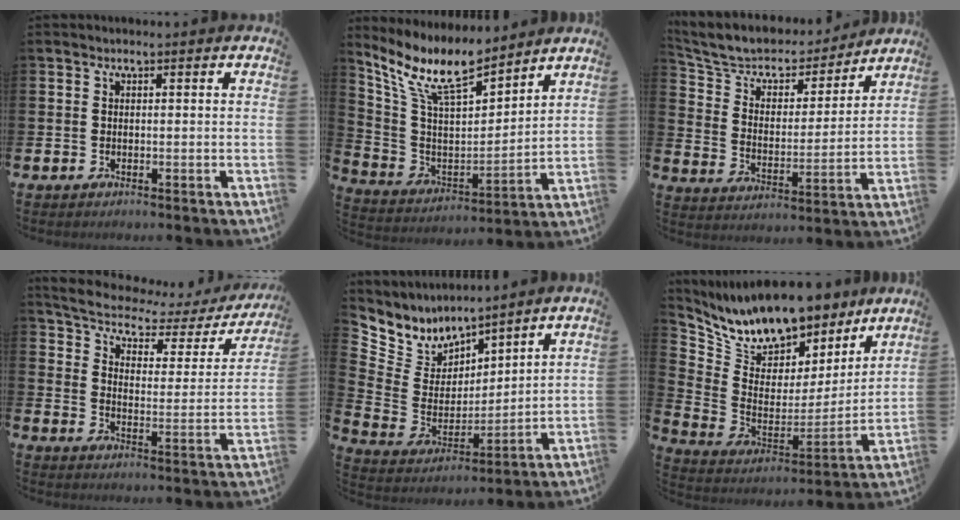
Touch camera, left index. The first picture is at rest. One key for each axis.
{"total": 11.3, "fx": 9.5, "fy": 3.1, "fz": 5.3, "tx": -0.139, "ty": -0.051, "tz": 0.170}
{"total": 8.0, "fx": 7.2, "fy": 3.1, "fz": 1.8, "tx": -0.074, "ty": -0.049, "tz": 0.126}
{"total": 5.1, "fx": 4.2, "fy": 1.8, "fz": 2.2, "tx": -0.071, "ty": -0.028, "tz": 0.063}
{"total": 6.0, "fx": 5.2, "fy": 3.1, "fz": -0.5, "tx": -0.045, "ty": -0.050, "tz": 0.092}
{"total": 11.7, "fx": 10.6, "fy": 4.1, "fz": 2.8, "tx": -0.115, "ty": -0.068, "tz": 0.189}